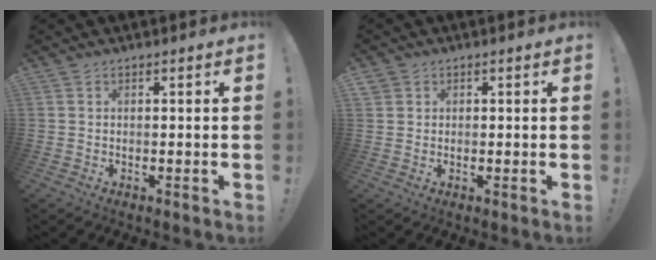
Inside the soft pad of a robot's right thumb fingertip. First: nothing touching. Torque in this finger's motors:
{"motor_torque": [-0.24, 0.33, -0.12, 0.15, 0.10]}